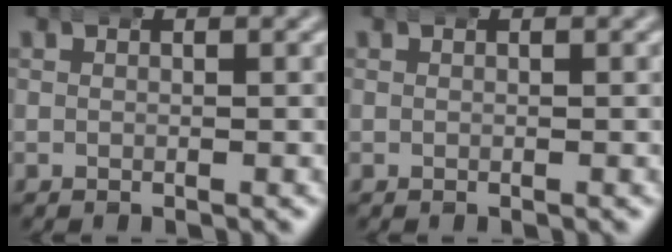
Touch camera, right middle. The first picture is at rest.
{"total": 0.0}